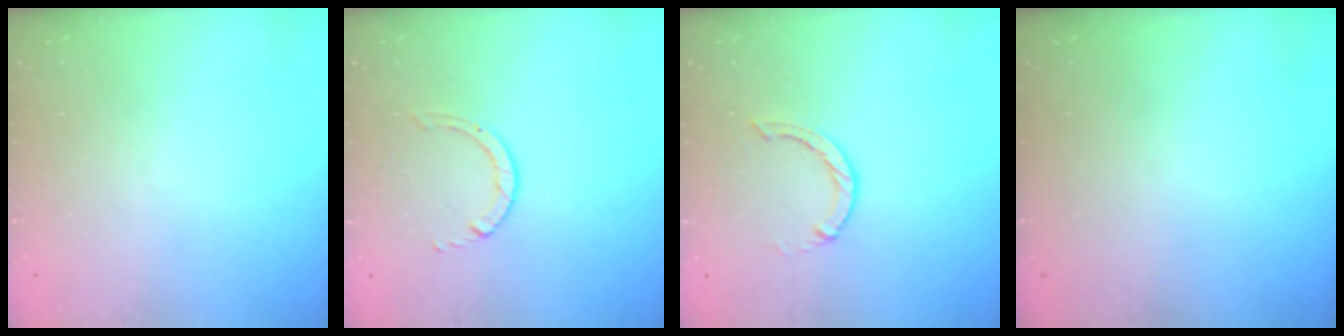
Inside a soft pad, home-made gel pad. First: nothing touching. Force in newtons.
{"total": 1.4, "press": 1.4, "slide": 0.1}
{"total": 0.6, "press": 0.6, "slide": 0.2}
{"total": 0.0}